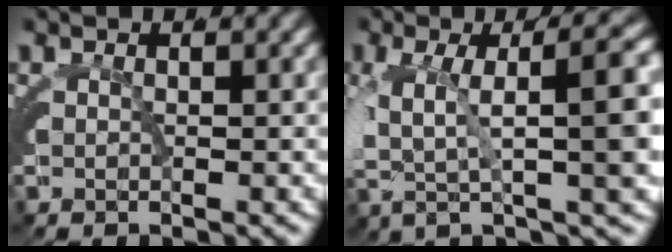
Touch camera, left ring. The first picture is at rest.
{"total": 7.7, "force": [-0.1, 3.1, 7.0], "torque": [-0.093, 0.003, 0.003]}